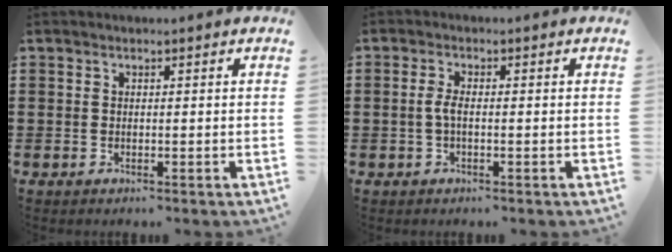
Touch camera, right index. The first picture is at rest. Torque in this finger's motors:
{"motor_torque": [0.50, -0.04, 0.31, 0.07]}